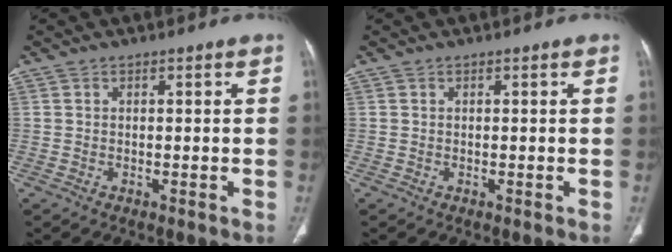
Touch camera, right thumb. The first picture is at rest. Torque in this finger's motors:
{"motor_torque": [0.00, 0.00, 0.00, 0.00, 0.00]}